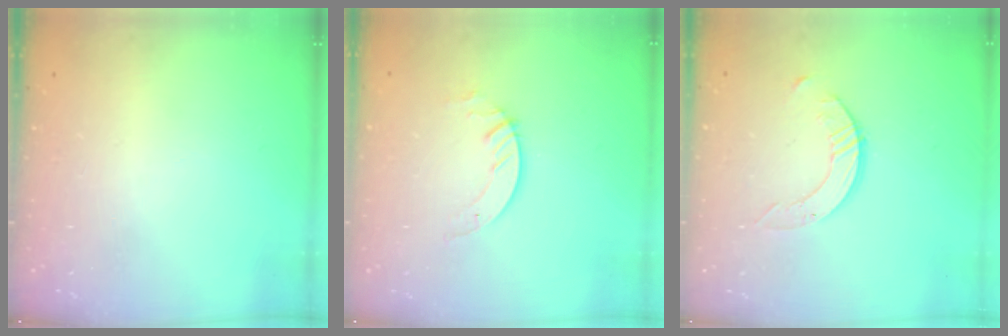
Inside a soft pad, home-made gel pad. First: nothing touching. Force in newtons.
{"total": 3.1, "press": 3.1, "slide": 0.2}
{"total": 3.1, "press": 3.1, "slide": 0.3}